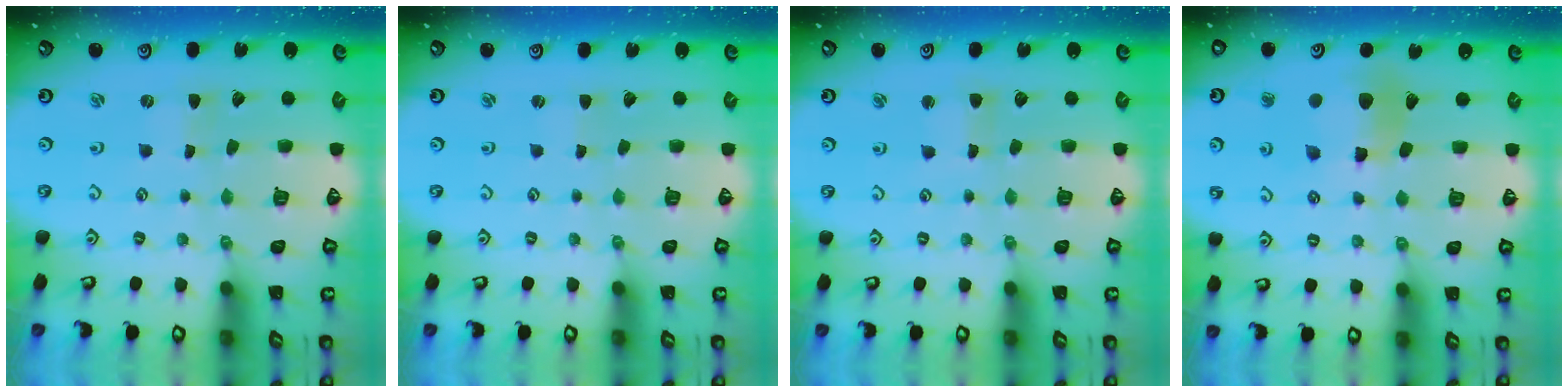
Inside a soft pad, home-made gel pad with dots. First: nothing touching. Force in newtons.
{"total": 0.6, "press": 0.6, "slide": 0.1}
{"total": 1.9, "press": 1.9, "slide": 0.2}
{"total": 10.6, "press": 10.5, "slide": 1.2}